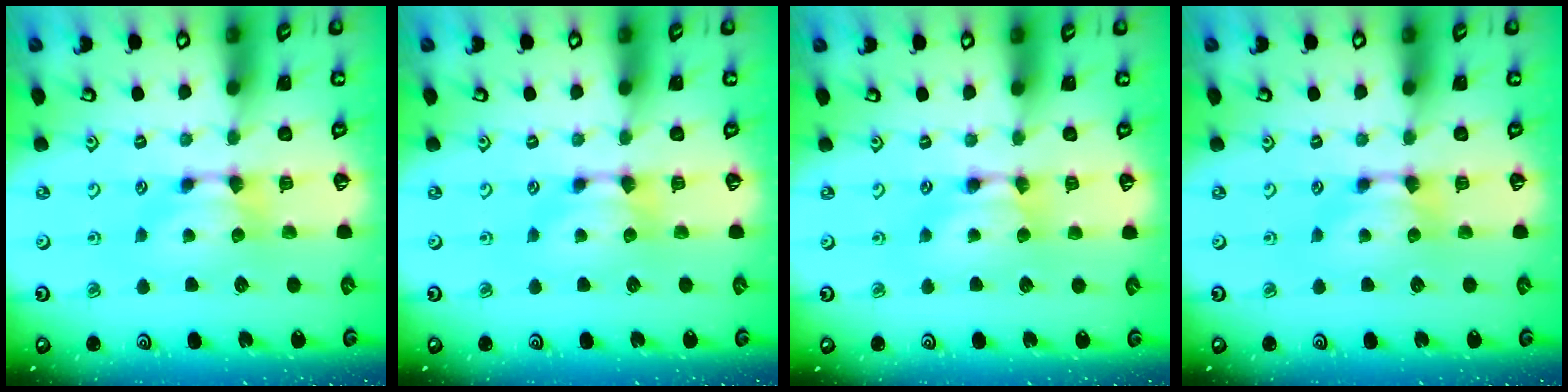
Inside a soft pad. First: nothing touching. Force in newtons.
{"total": 0.0}
{"total": 1.7, "press": 1.7, "slide": 0.1}
{"total": 0.0}